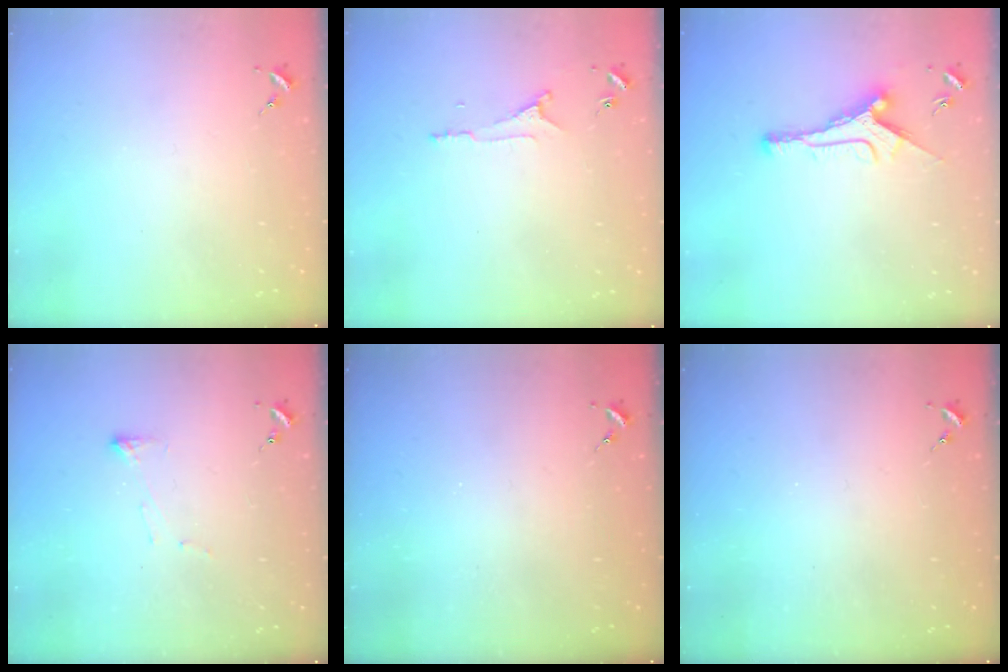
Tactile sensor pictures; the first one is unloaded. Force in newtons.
{"total": 5.8, "press": 5.8, "slide": 0.7}
{"total": 10.6, "press": 10.6, "slide": 0.3}
{"total": 3.6, "press": 3.5, "slide": 0.5}
{"total": 0.0}
{"total": 0.0}